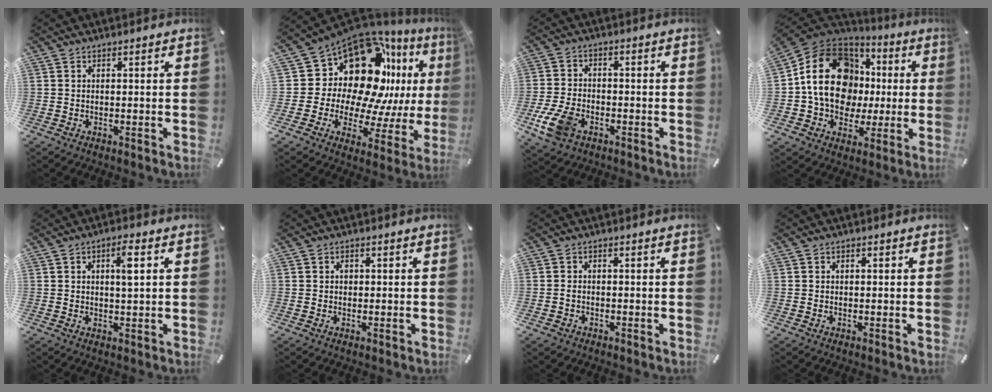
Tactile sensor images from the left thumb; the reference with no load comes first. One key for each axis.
{"total": 20.7, "fx": 9.4, "fy": 13.4, "fz": 12.6, "tx": -0.215, "ty": -0.101, "tz": 0.169}
{"total": 8.7, "fx": -3.9, "fy": 5.7, "fz": 5.4, "tx": -0.132, "ty": 0.007, "tz": -0.074}
{"total": 20.3, "fx": 1.5, "fy": 16.8, "fz": 11.4, "tx": -0.210, "ty": 0.000, "tz": 0.031}
{"total": 4.5, "fx": 1.4, "fy": 1.5, "fz": 4.1, "tx": -0.069, "ty": 0.002, "tz": 0.017}
{"total": 1.0, "fx": 0.0, "fy": 0.9, "fz": 0.4, "tx": -0.001, "ty": 0.001, "tz": -0.002}
{"total": 1.3, "fx": -0.5, "fy": 1.0, "fz": 0.7, "tx": -0.014, "ty": 0.003, "tz": -0.011}
{"total": 0.7, "fx": 0.0, "fy": 0.6, "fz": 0.2, "tx": -0.004, "ty": 0.005, "tz": -0.001}